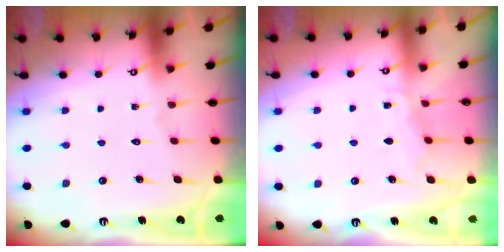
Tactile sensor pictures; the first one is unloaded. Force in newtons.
{"total": 5.1, "press": 5.1, "slide": 0.5}